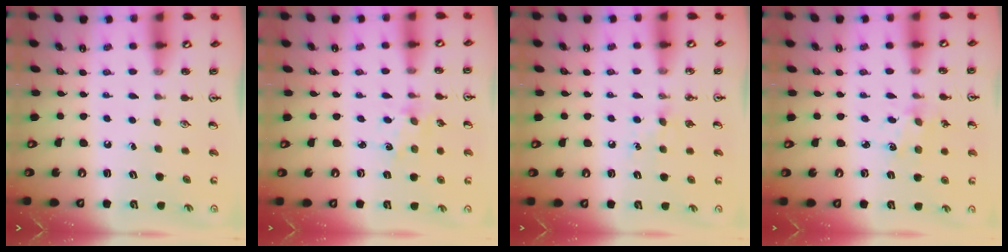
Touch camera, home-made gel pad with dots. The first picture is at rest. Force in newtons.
{"total": 1.3, "press": 1.3, "slide": 0.2}
{"total": 5.6, "press": 5.5, "slide": 0.9}
{"total": 2.3, "press": 2.3, "slide": 0.4}